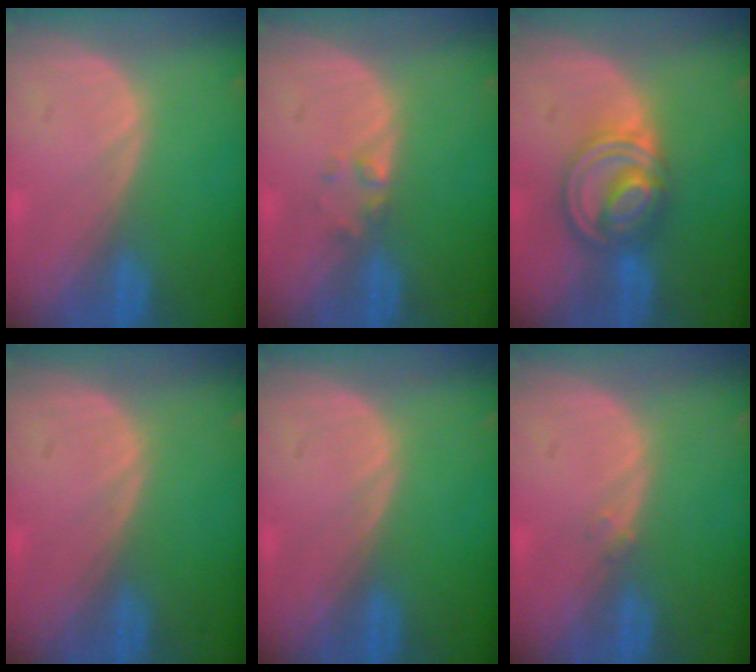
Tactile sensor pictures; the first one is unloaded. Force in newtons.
{"total": 1.4, "press": 1.3, "slide": 0.2}
{"total": 7.9, "press": 6.9, "slide": 3.9}
{"total": 0.0}
{"total": 0.0}
{"total": 0.8, "press": 0.7, "slide": 0.4}